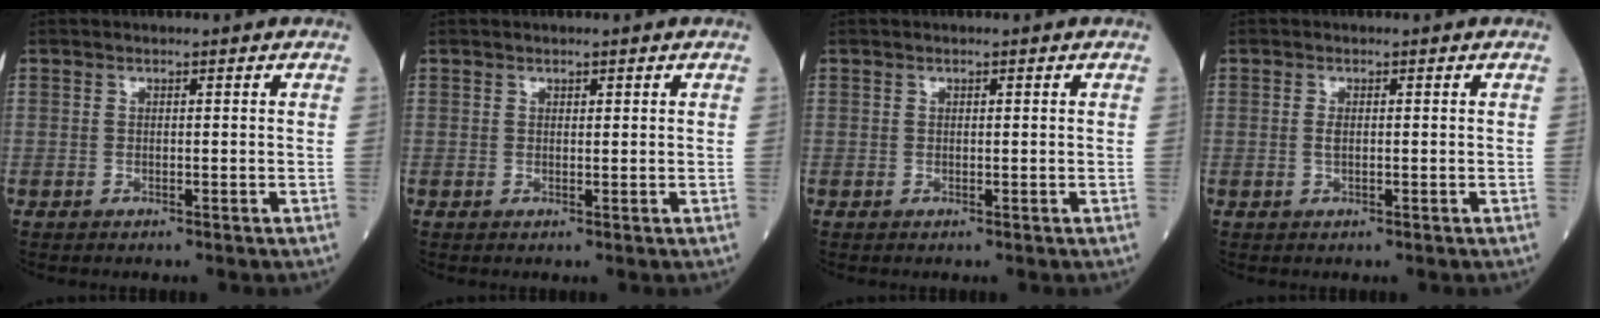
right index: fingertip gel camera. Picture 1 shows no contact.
{"total": 0.6, "force": [0.4, 0.3, 0.3], "torque": [-0.003, -0.003, 0.006]}
{"total": 0.0}
{"total": 1.2, "force": [0.0, 0.5, 1.1], "torque": [-0.027, -0.001, 0.003]}